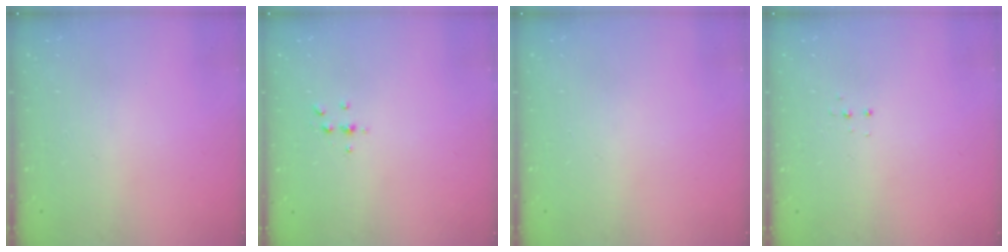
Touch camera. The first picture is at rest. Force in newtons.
{"total": 3.9, "press": 3.9, "slide": 0.6}
{"total": 0.0}
{"total": 3.3, "press": 3.2, "slide": 0.6}